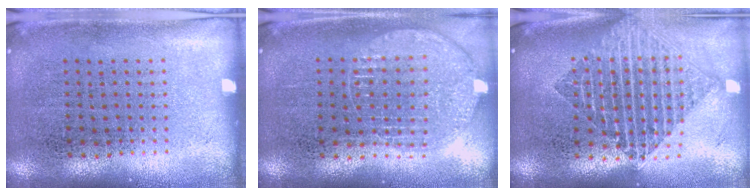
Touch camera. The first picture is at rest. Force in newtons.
{"total": 1.1, "press": 1.1, "slide": 0.3}
{"total": 2.2, "press": 1.7, "slide": 1.3}